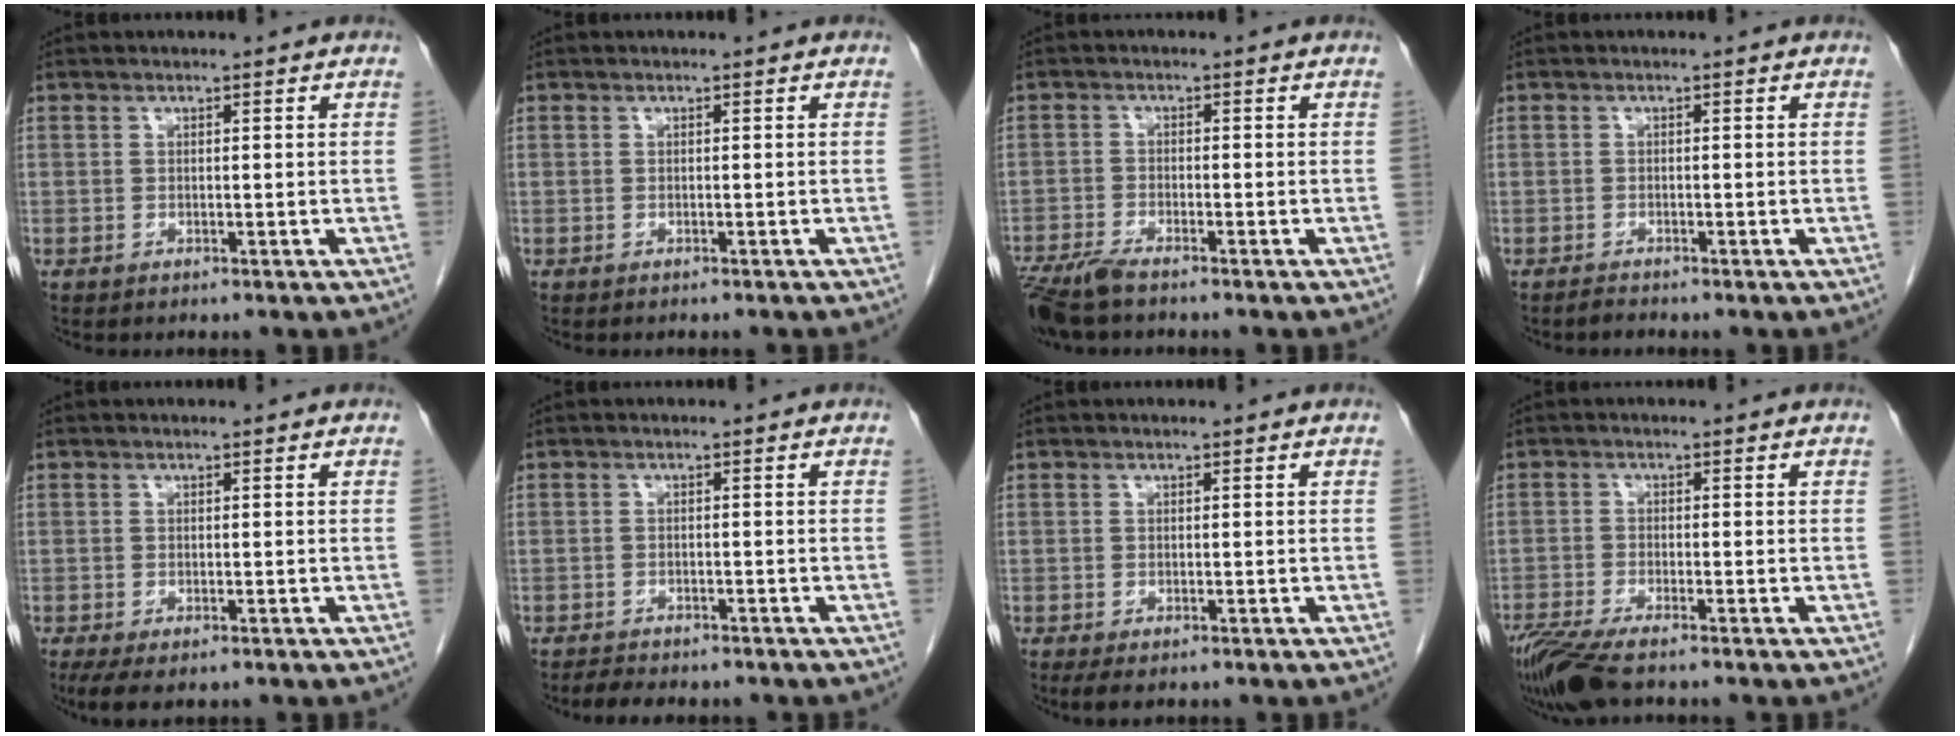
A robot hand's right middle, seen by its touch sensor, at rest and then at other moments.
{"total": 1.8, "force": [-1.7, 0.3, 0.6], "torque": [-0.012, -0.002, -0.020]}
{"total": 5.5, "force": [-4.5, 0.7, 3.0], "torque": [-0.060, -0.016, -0.087]}
{"total": 0.8, "force": [-0.8, 0.0, 0.0], "torque": [-0.005, -0.003, -0.015]}
{"total": 4.1, "force": [-2.6, 1.6, 2.7], "torque": [-0.047, -0.011, -0.040]}
{"total": 4.4, "force": [-3.8, 1.4, 1.7], "torque": [-0.032, -0.008, -0.054]}
{"total": 2.3, "force": [-1.5, 0.9, 1.5], "torque": [-0.025, -0.006, -0.019]}
{"total": 7.2, "force": [-5.5, 0.8, 4.5], "torque": [-0.086, -0.021, -0.102]}